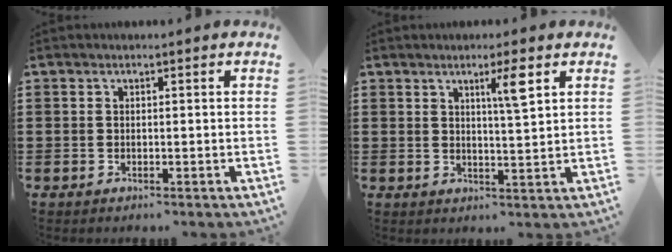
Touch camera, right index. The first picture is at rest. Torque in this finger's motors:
{"motor_torque": [0.02, 0.00, 0.19, 0.04]}